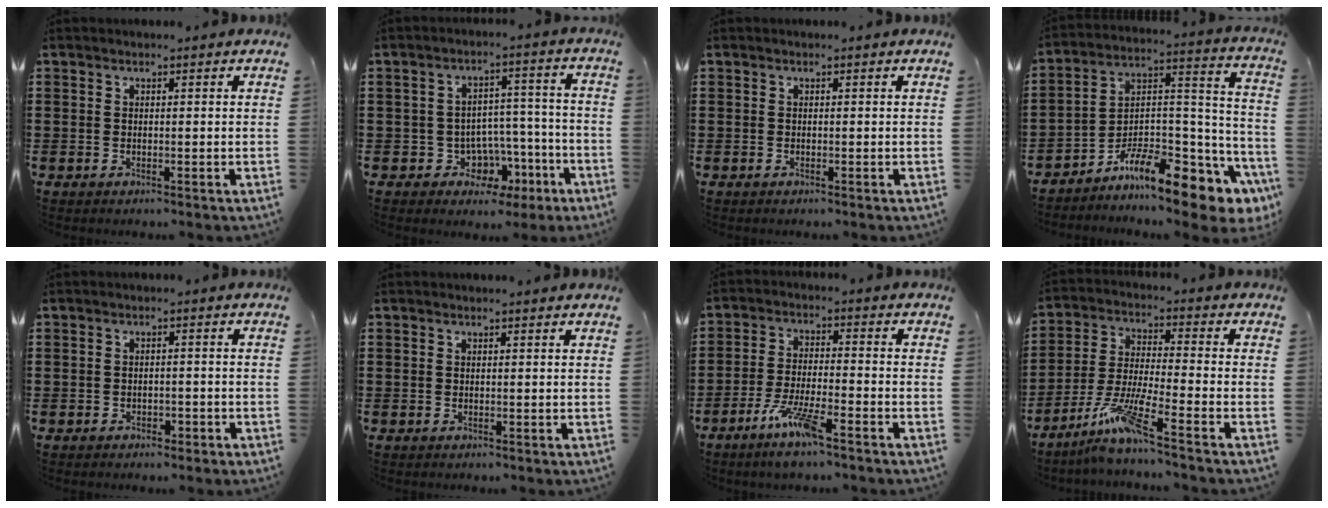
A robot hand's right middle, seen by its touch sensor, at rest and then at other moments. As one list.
[{"total": 6.1, "force": [-3.3, 4.9, 1.8], "torque": [-0.045, 0.020, -0.054]}, {"total": 0.0}, {"total": 10.6, "force": [-8.2, 3.3, 5.9], "torque": [-0.099, 0.016, -0.154]}, {"total": 1.7, "force": [-1.6, 0.8, 0.1], "torque": [-0.009, 0.002, -0.035]}, {"total": 0.0}, {"total": 6.8, "force": [-4.5, 0.7, 5.1], "torque": [-0.105, -0.008, -0.083]}, {"total": 7.8, "force": [-5.4, 0.4, 5.6], "torque": [-0.126, -0.015, -0.106]}]